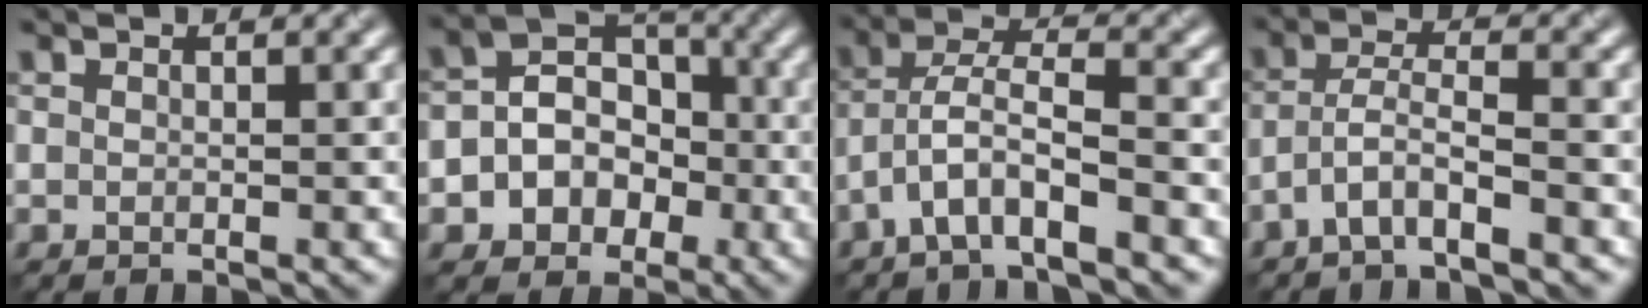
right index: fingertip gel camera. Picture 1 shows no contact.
{"total": 5.6, "force": [-1.2, 5.0, 2.3], "torque": [-0.021, 0.014, -0.044]}
{"total": 4.3, "force": [-2.5, 1.0, 3.3], "torque": [-0.064, 0.018, -0.055]}
{"total": 3.3, "force": [-2.3, 0.5, 2.2], "torque": [-0.046, 0.012, -0.056]}